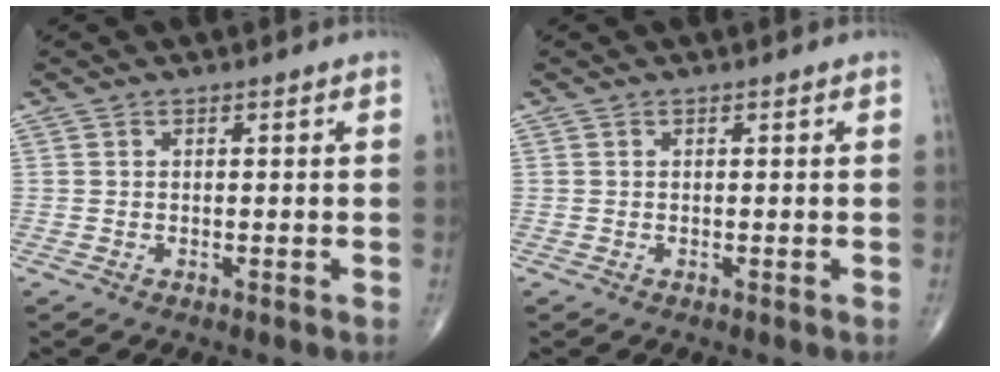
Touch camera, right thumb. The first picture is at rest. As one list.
[{"total": 0.0}]